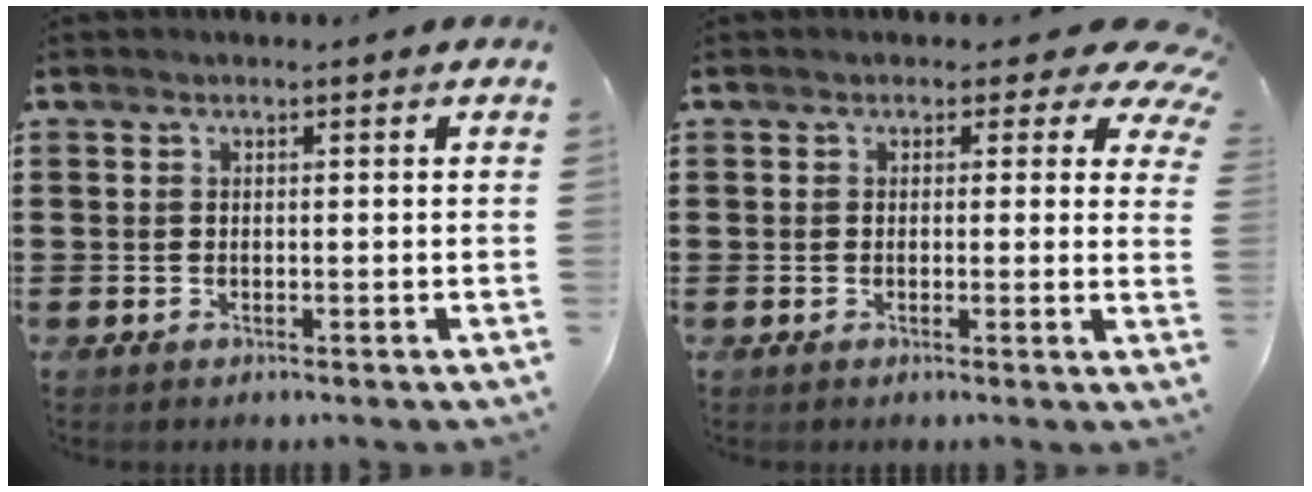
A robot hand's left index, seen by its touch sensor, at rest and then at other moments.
{"total": 3.2, "force": [1.7, 1.9, 2.0], "torque": [-0.026, -0.005, 0.022]}